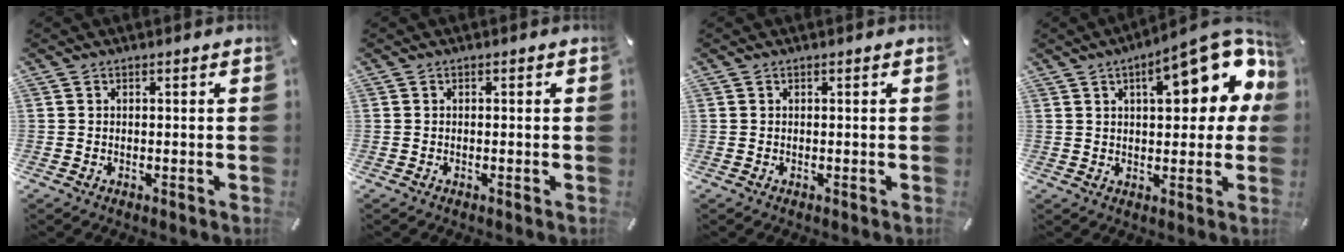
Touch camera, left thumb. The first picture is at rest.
{"total": 0.7, "force": [-0.3, 0.2, 0.6], "torque": [-0.011, -0.002, -0.005]}
{"total": 0.0}
{"total": 17.8, "force": [6.8, 7.4, 14.7], "torque": [-0.188, -0.023, 0.102]}